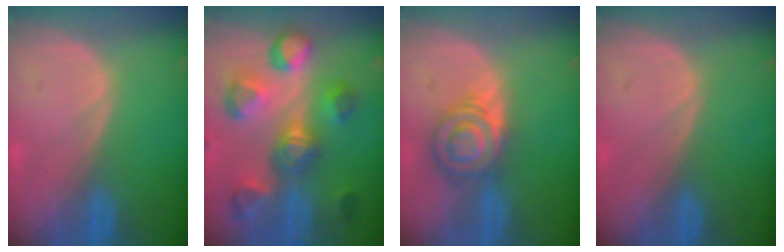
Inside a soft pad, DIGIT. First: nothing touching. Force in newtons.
{"total": 10.4, "press": 10.1, "slide": 2.8}
{"total": 6.4, "press": 6.4, "slide": 0.0}
{"total": 0.0}